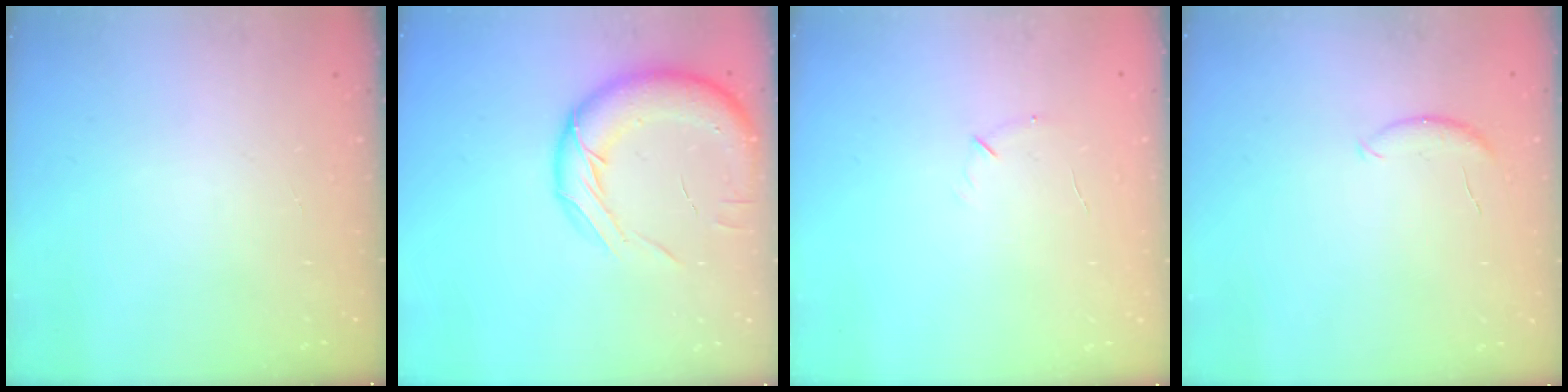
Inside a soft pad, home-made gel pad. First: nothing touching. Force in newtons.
{"total": 16.1, "press": 15.8, "slide": 3.0}
{"total": 4.3, "press": 4.1, "slide": 1.1}
{"total": 5.5, "press": 5.5, "slide": 0.5}